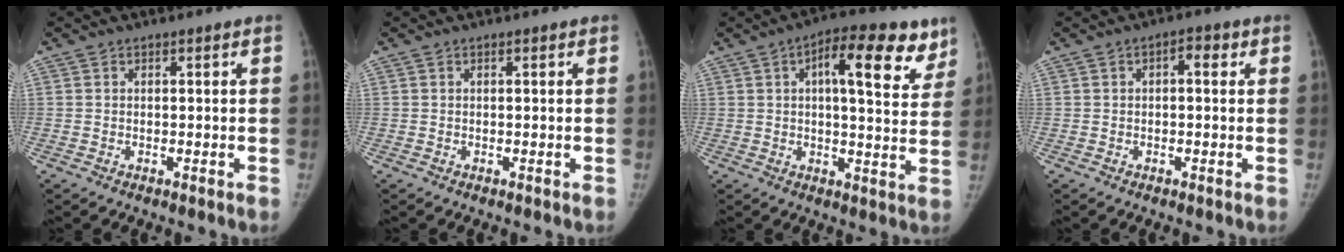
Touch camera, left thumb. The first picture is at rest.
{"total": 0.0}
{"total": 15.0, "force": [7.0, 5.9, 11.9], "torque": [-0.115, -0.012, 0.089]}
{"total": 2.6, "force": [0.6, 1.4, 2.1], "torque": [-0.017, 0.009, 0.002]}